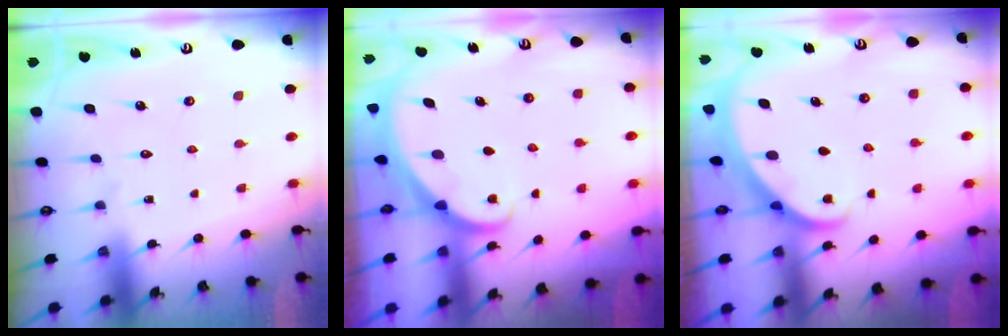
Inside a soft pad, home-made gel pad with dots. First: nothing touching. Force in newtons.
{"total": 1.7, "press": 1.7, "slide": 0.1}
{"total": 1.9, "press": 1.9, "slide": 0.0}